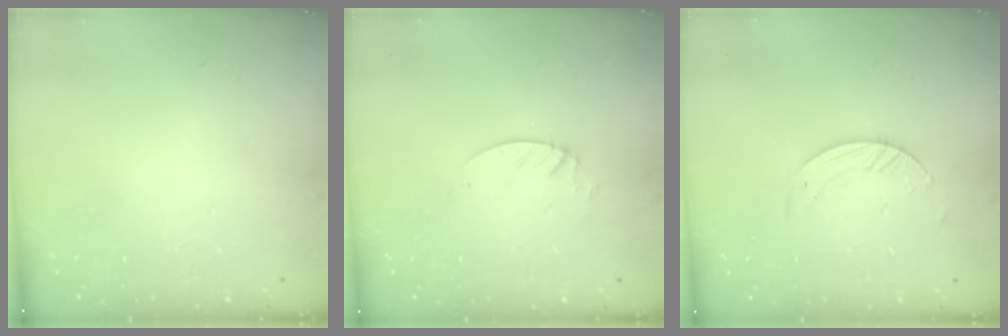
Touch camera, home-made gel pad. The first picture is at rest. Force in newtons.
{"total": 1.3, "press": 1.3, "slide": 0.1}
{"total": 3.1, "press": 3.1, "slide": 0.2}